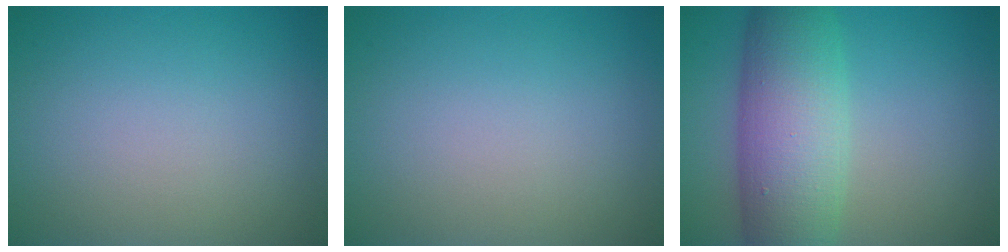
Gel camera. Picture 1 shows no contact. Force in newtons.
{"total": 0.0}
{"total": 9.3, "press": 9.3, "slide": 0.2}